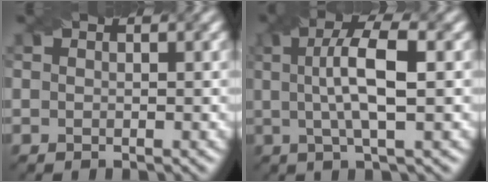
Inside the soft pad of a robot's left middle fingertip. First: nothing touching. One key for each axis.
{"total": 5.9, "fx": 0.6, "fy": 1.4, "fz": 5.7, "tx": -0.099, "ty": 0.007, "tz": 0.011}